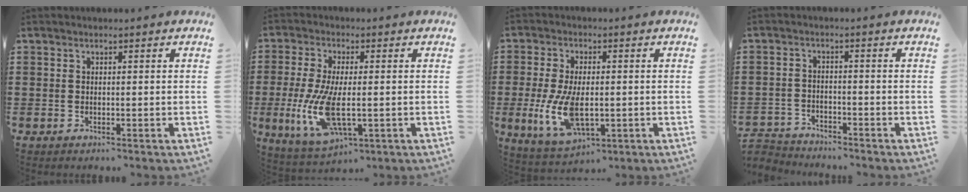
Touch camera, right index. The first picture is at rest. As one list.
[{"total": 10.8, "force": [-2.0, 4.3, 9.7], "torque": [-0.221, -0.023, -0.035]}, {"total": 8.8, "force": [-1.4, 4.5, 7.4], "torque": [-0.176, -0.012, -0.027]}, {"total": 3.0, "force": [-3.0, 0.4, -0.4], "torque": [-0.004, -0.001, -0.066]}]